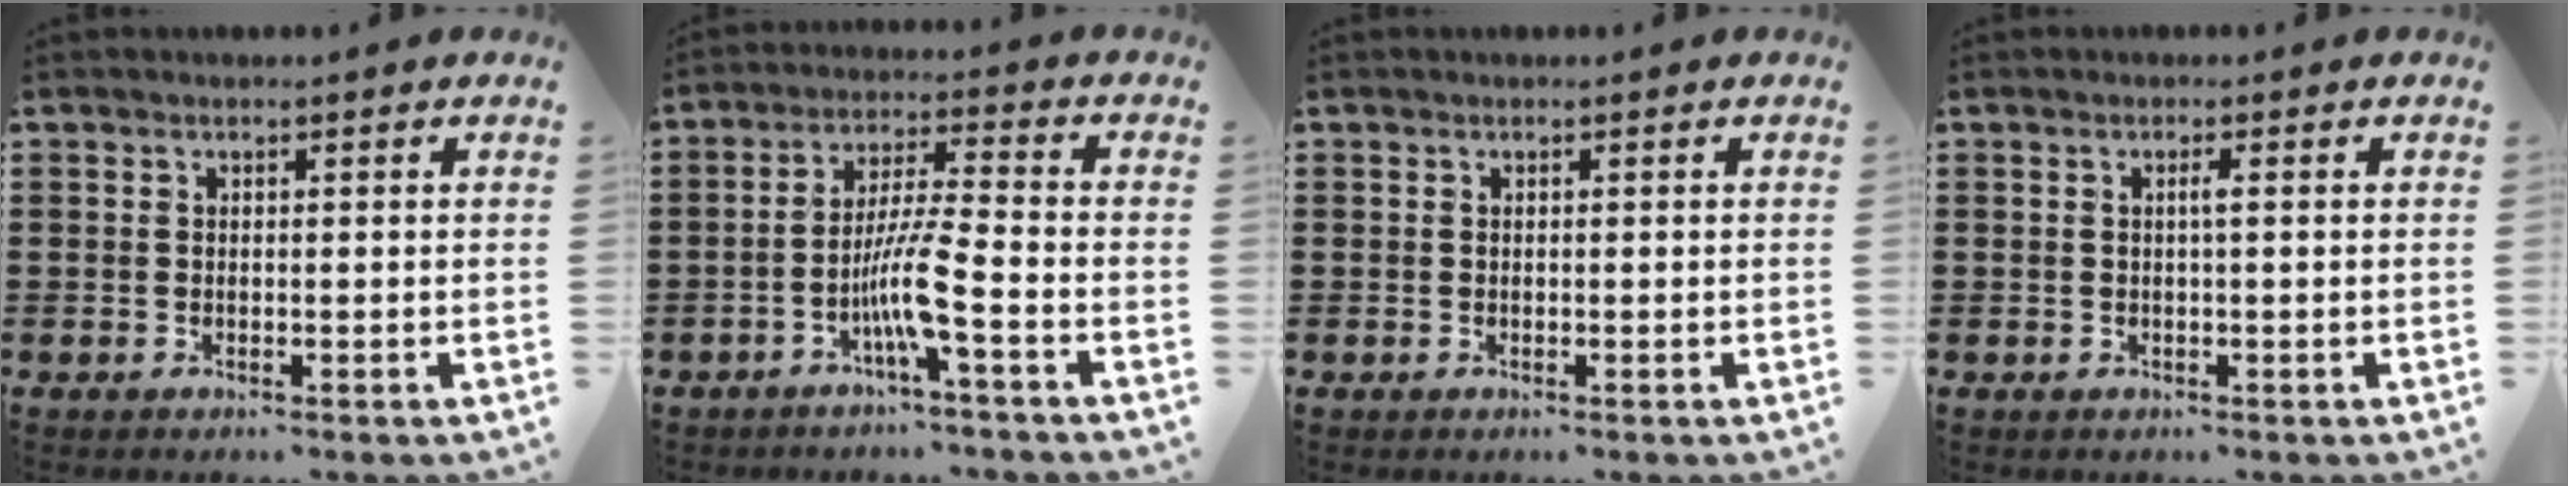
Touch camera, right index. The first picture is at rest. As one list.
[{"total": 7.6, "force": [-3.3, 0.2, 6.8], "torque": [-0.143, -0.009, -0.069]}, {"total": 0.0}, {"total": 1.1, "force": [0.0, -0.1, 1.0], "torque": [-0.020, -0.003, -0.001]}]